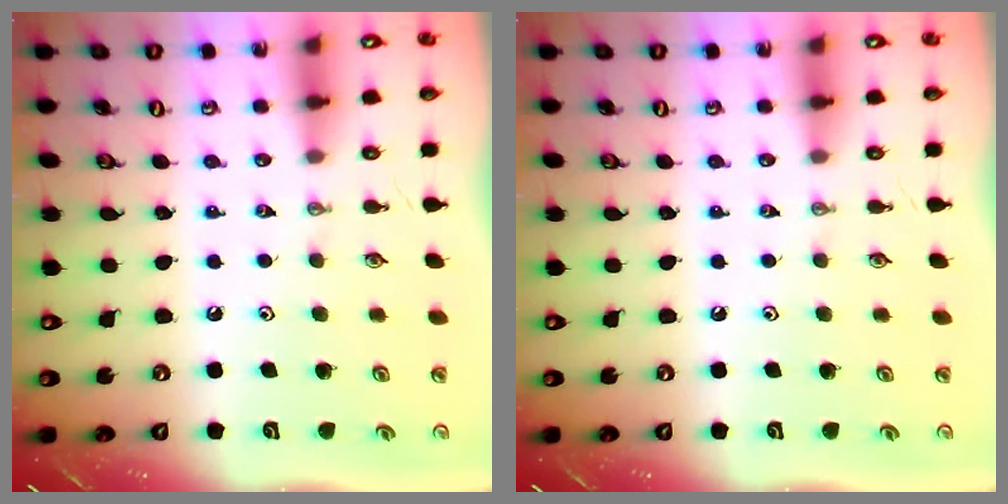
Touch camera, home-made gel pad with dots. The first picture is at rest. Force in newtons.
{"total": 0.0}